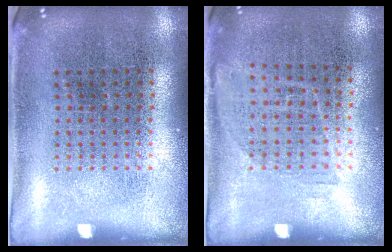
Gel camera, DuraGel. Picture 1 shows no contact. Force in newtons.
{"total": 1.1, "press": 0.9, "slide": 0.6}